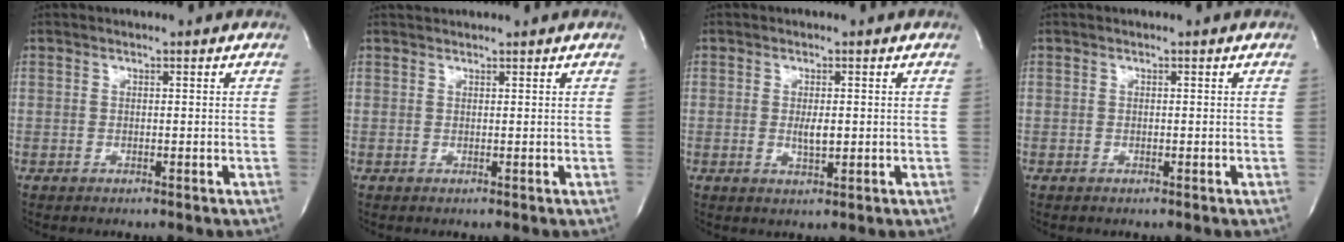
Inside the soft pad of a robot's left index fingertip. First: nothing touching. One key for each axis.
{"total": 1.9, "fx": 1.9, "fy": 0.0, "fz": 0.2, "tx": -0.004, "ty": 0.024, "tz": 0.035}
{"total": 2.3, "fx": 0.1, "fy": 0.7, "fz": 2.2, "tx": -0.042, "ty": -0.004, "tz": 0.003}
{"total": 0.0}